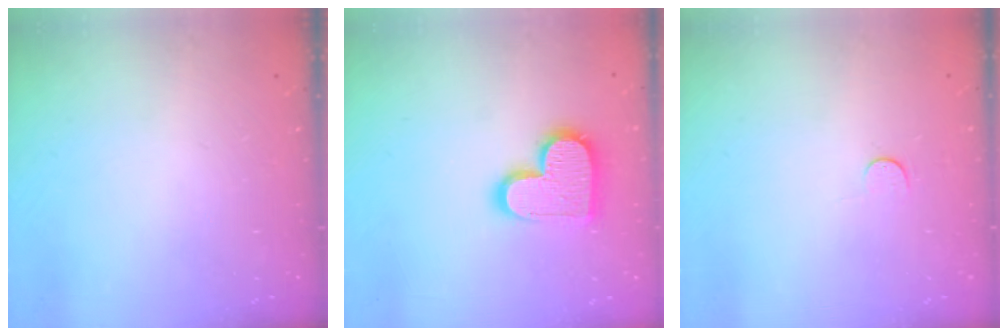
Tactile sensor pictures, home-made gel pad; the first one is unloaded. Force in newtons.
{"total": 14.2, "press": 14.2, "slide": 0.9}
{"total": 2.8, "press": 2.8, "slide": 0.4}